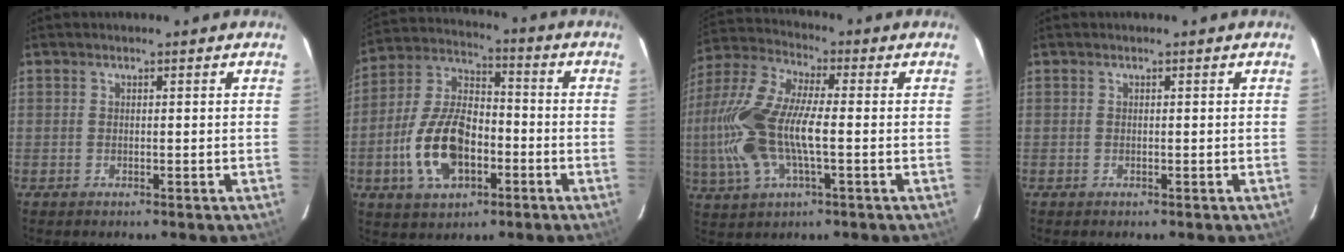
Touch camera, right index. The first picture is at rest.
{"total": 15.4, "force": [-4.9, 8.7, 11.7], "torque": [-0.243, 0.013, -0.081]}
{"total": 18.4, "force": [-2.1, 7.3, 16.7], "torque": [-0.352, 0.001, -0.044]}
{"total": 0.0}